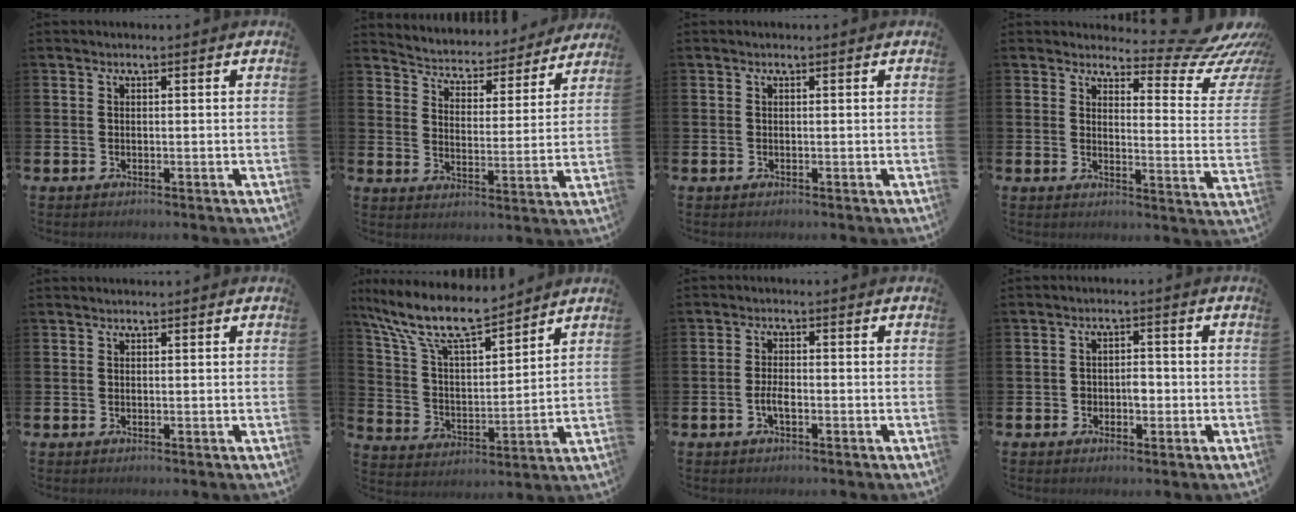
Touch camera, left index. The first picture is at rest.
{"total": 4.4, "force": [4.2, 1.2, 0.2], "torque": [-0.034, -0.040, 0.067]}
{"total": 0.0}
{"total": 6.6, "force": [5.8, 1.7, 2.6], "torque": [-0.028, -0.063, 0.089]}
{"total": 0.6, "force": [0.6, 0.0, 0.0], "torque": [0.006, -0.004, 0.009]}
{"total": 11.4, "force": [9.8, 2.5, 5.2], "torque": [-0.144, -0.051, 0.175]}
{"total": 2.3, "force": [-0.8, 0.9, 2.0], "torque": [-0.036, 0.003, -0.015]}
{"total": 2.2, "force": [-0.6, 1.5, 1.4], "torque": [-0.011, -0.002, -0.017]}